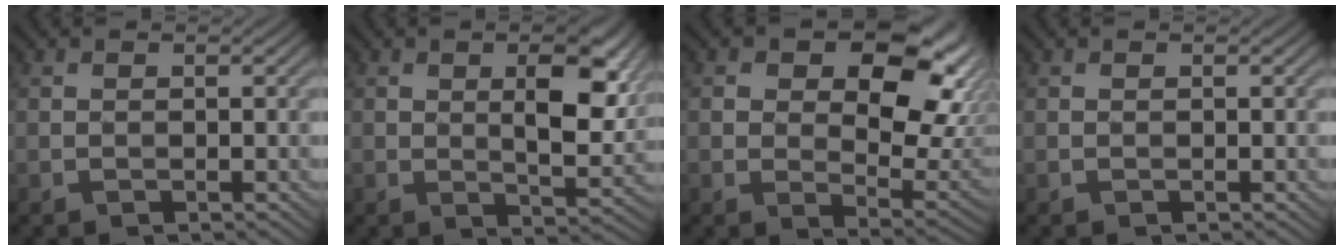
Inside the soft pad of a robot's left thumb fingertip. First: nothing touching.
{"total": 8.2, "force": [2.0, 3.6, 7.1], "torque": [-0.115, -0.006, 0.038]}
{"total": 14.7, "force": [5.0, 8.8, 10.7], "torque": [-0.146, -0.001, 0.072]}
{"total": 0.0}